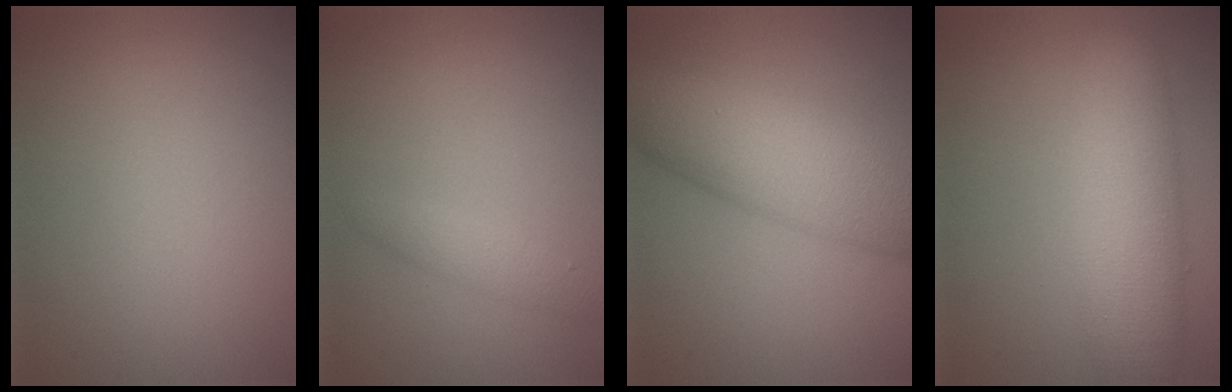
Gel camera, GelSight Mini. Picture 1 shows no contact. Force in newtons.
{"total": 1.4, "press": 1.4, "slide": 0.0}
{"total": 7.9, "press": 7.9, "slide": 0.1}
{"total": 7.1, "press": 7.1, "slide": 0.1}